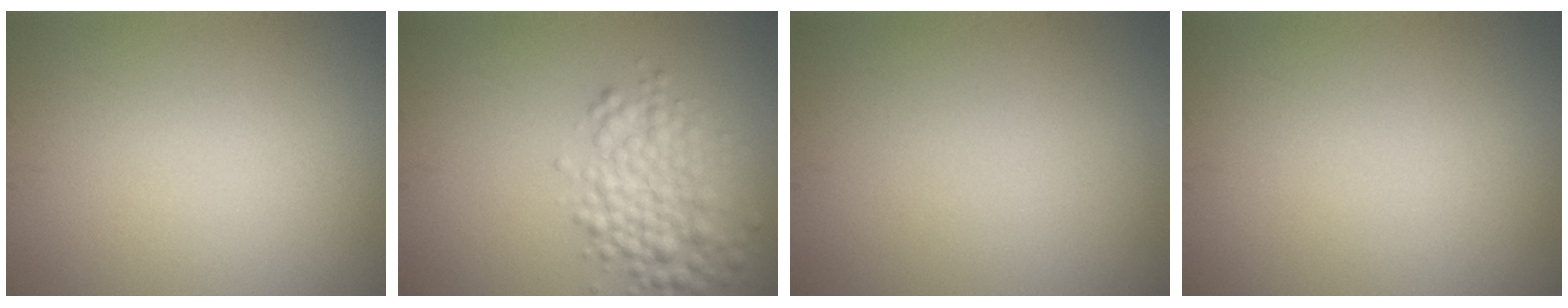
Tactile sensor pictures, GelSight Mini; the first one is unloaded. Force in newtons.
{"total": 4.5, "press": 4.5, "slide": 0.2}
{"total": 0.0}
{"total": 0.0}